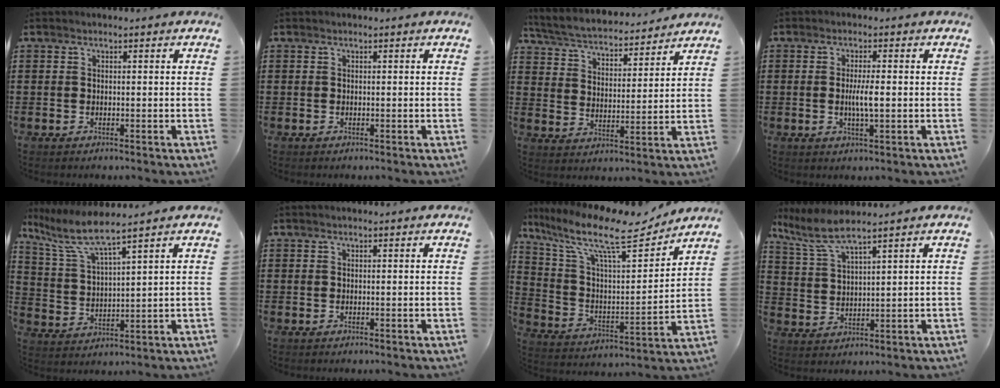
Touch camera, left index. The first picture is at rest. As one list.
[{"total": 0.0}, {"total": 4.5, "force": [4.4, 0.4, 1.1], "torque": [-0.045, -0.031, 0.070]}, {"total": 3.8, "force": [-0.1, 0.6, 3.7], "torque": [-0.076, -0.005, -0.006]}, {"total": 6.6, "force": [5.2, 0.5, 4.0], "torque": [-0.102, -0.024, 0.086]}, {"total": 0.0}, {"total": 13.7, "force": [10.1, 2.9, 8.8], "torque": [-0.199, -0.057, 0.167]}, {"total": 5.4, "force": [4.4, 0.4, 3.0], "torque": [-0.076, -0.016, 0.078]}]